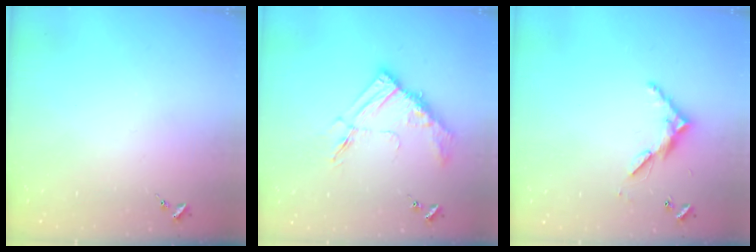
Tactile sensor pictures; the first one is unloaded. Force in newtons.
{"total": 12.4, "press": 12.4, "slide": 0.9}
{"total": 7.4, "press": 7.4, "slide": 0.4}